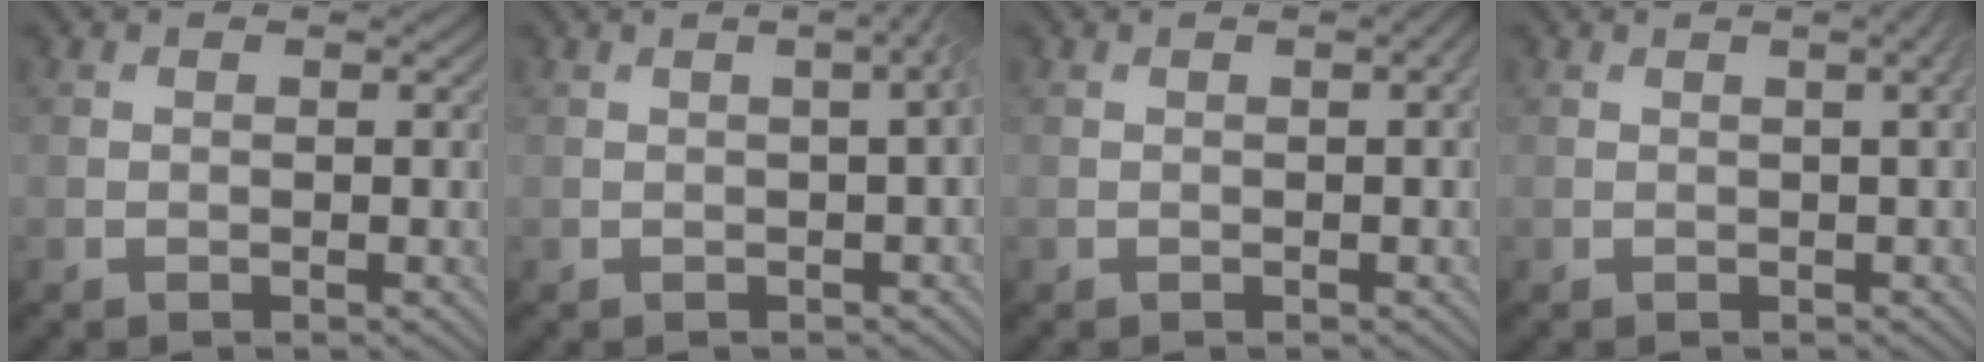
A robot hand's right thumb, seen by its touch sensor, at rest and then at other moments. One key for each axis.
{"total": 3.3, "fx": 0.1, "fy": 0.8, "fz": 3.2, "tx": -0.030, "ty": 0.015, "tz": 0.004}
{"total": 1.4, "fx": 0.2, "fy": 0.3, "fz": 1.4, "tx": -0.016, "ty": 0.005, "tz": 0.005}
{"total": 2.7, "fx": 0.7, "fy": 0.8, "fz": 2.5, "tx": -0.022, "ty": 0.017, "tz": 0.000}